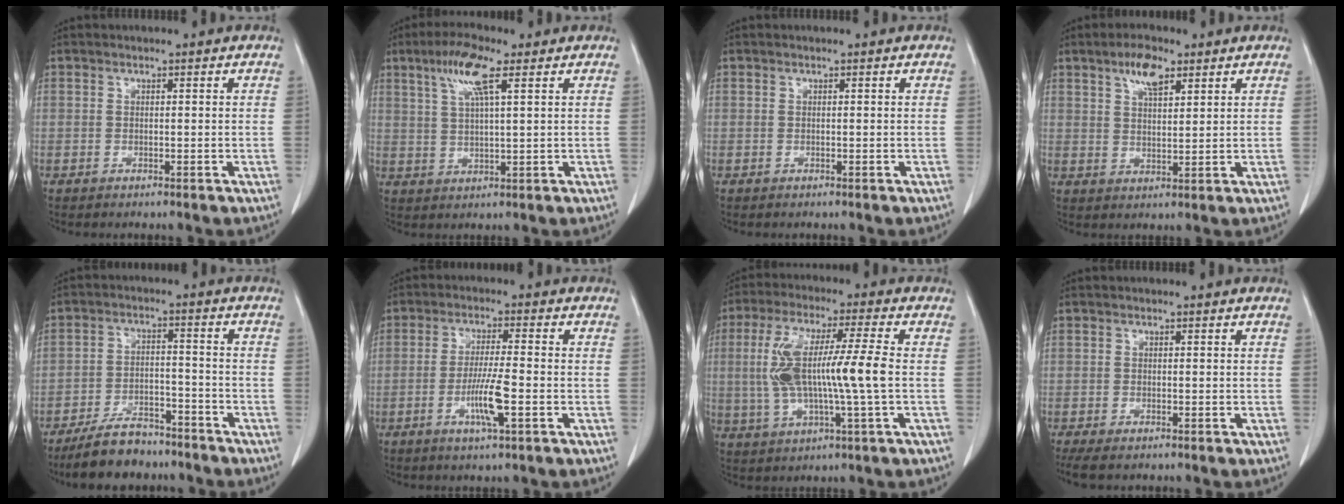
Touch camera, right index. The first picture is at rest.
{"total": 7.7, "force": [3.9, 1.5, 6.6], "torque": [-0.135, 0.013, 0.075]}
{"total": 0.0}
{"total": 6.1, "force": [3.5, 2.4, 4.4], "torque": [-0.086, 0.005, 0.063]}
{"total": 10.1, "force": [-8.4, 3.8, 4.1], "torque": [-0.075, -0.001, -0.145]}
{"total": 7.2, "force": [-2.4, 0.6, 6.7], "torque": [-0.127, -0.006, -0.043]}
{"total": 13.4, "force": [-0.2, 1.4, 13.3], "torque": [-0.270, 0.013, -0.002]}
{"total": 4.7, "force": [-2.9, 2.1, 3.1], "torque": [-0.066, -0.008, -0.047]}